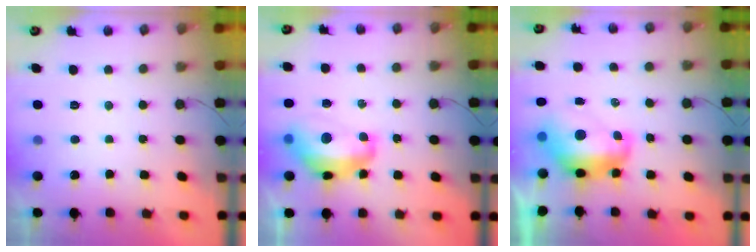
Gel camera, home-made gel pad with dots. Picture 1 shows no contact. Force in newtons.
{"total": 13.7, "press": 13.6, "slide": 1.2}
{"total": 11.2, "press": 11.2, "slide": 1.0}